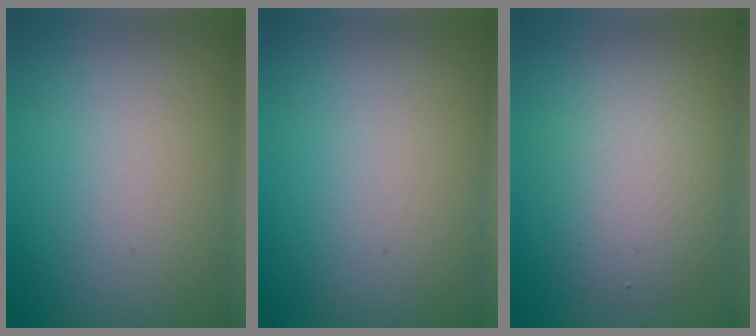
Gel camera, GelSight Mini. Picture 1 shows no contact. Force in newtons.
{"total": 0.0}
{"total": 4.5, "press": 4.5, "slide": 0.5}